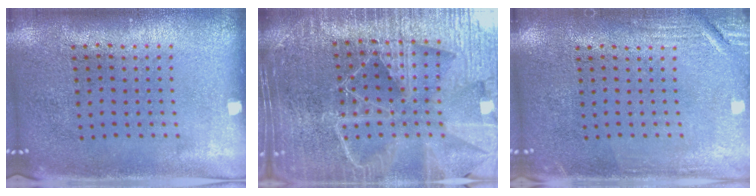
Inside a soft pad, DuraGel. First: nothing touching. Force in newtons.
{"total": 6.5, "press": 5.6, "slide": 3.4}
{"total": 2.3, "press": 2.2, "slide": 0.4}